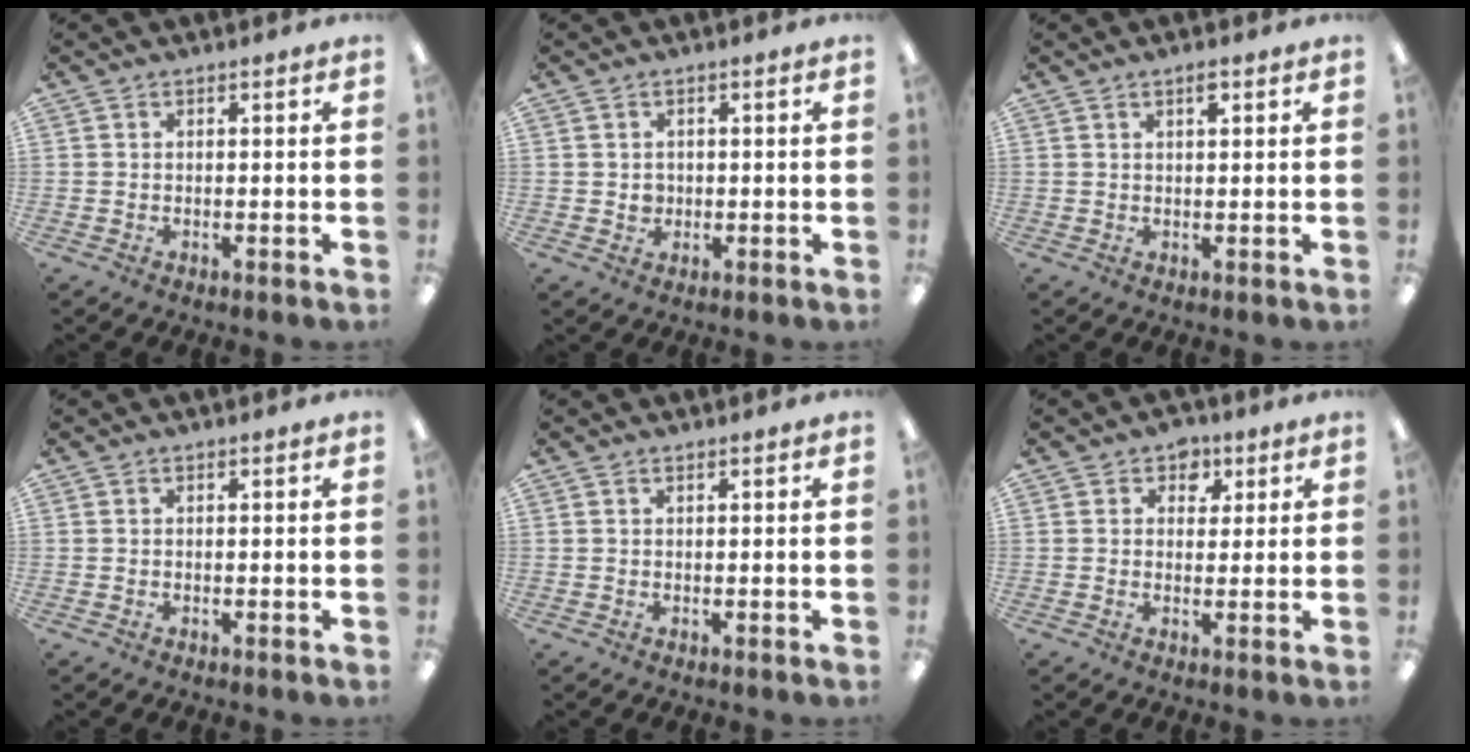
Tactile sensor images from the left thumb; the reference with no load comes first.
{"total": 2.0, "force": [0.4, 1.8, 0.7], "torque": [-0.007, 0.001, 0.005]}
{"total": 2.1, "force": [1.5, 0.5, 1.5], "torque": [-0.024, -0.002, 0.024]}
{"total": 0.0}
{"total": 0.5, "force": [0.4, 0.0, 0.3], "torque": [-0.007, 0.000, 0.008]}
{"total": 4.3, "force": [2.3, 3.5, 1.1], "torque": [-0.002, -0.005, 0.036]}